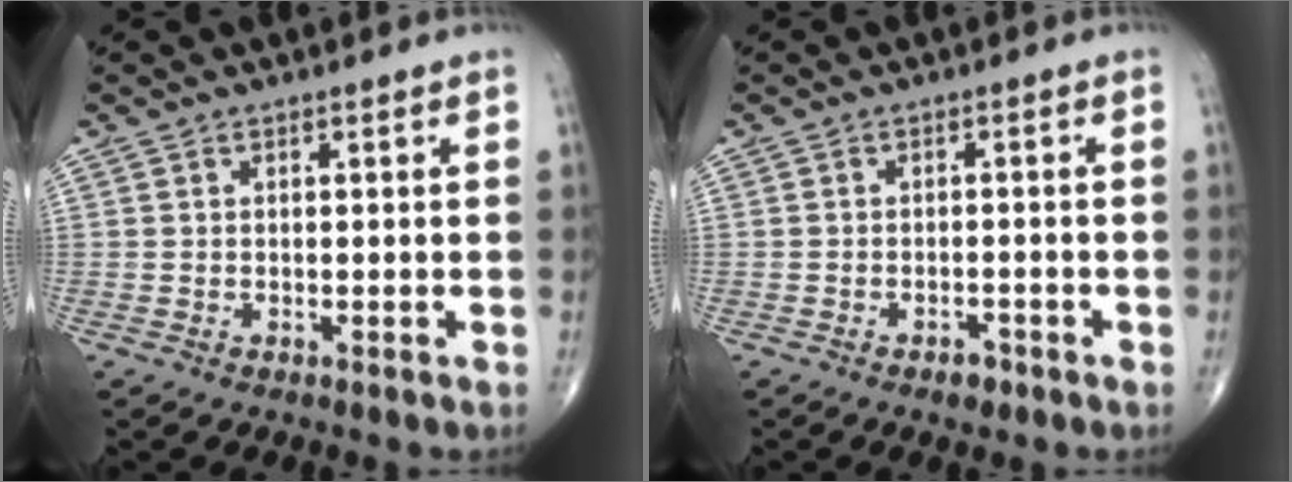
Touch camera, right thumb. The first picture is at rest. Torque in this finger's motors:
{"motor_torque": [0.94, 0.02, 0.20, -0.07, 0.01]}